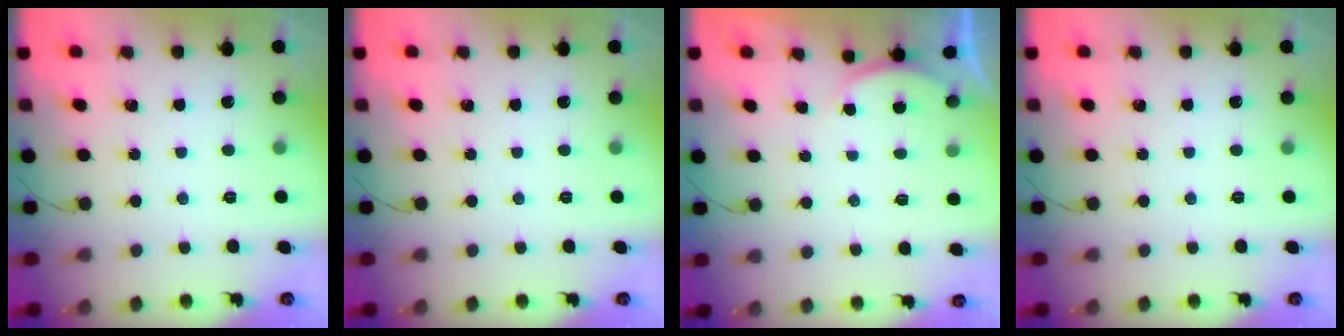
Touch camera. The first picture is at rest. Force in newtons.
{"total": 0.0}
{"total": 2.0, "press": 1.9, "slide": 0.6}
{"total": 0.0}